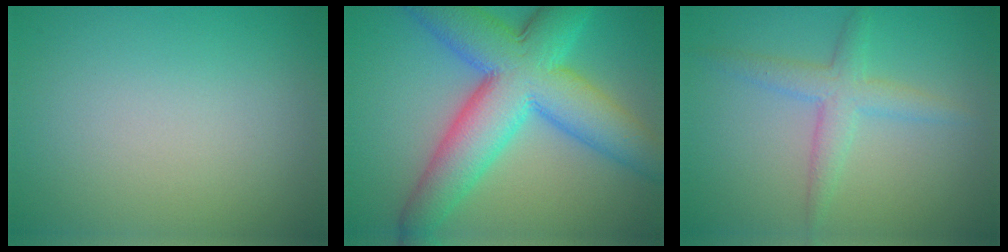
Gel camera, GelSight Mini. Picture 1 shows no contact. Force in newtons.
{"total": 11.9, "press": 11.9, "slide": 0.2}
{"total": 2.9, "press": 2.9, "slide": 0.2}